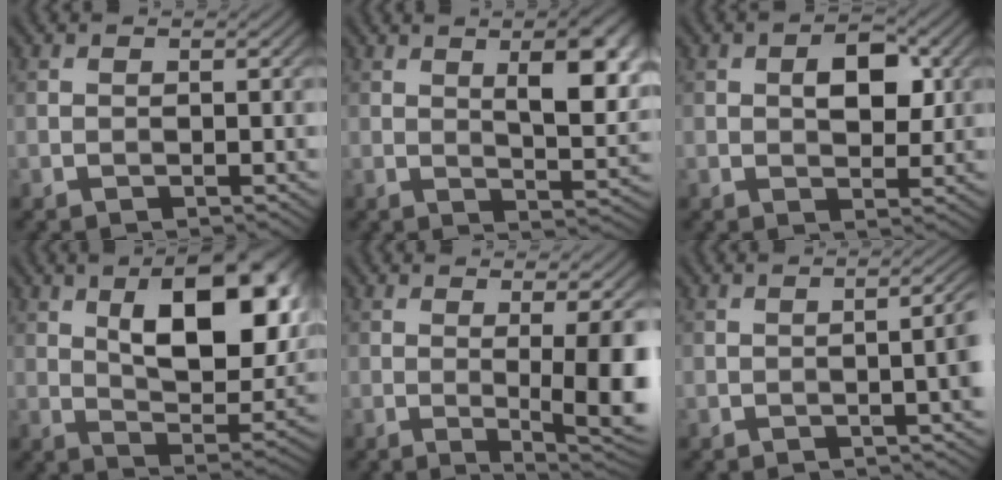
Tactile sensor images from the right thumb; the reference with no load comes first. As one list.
[{"total": 9.4, "force": [2.9, 3.5, 8.2], "torque": [-0.118, 0.003, 0.039]}, {"total": 5.0, "force": [1.0, 2.9, 4.0], "torque": [-0.059, 0.001, 0.014]}, {"total": 15.3, "force": [5.3, 7.2, 12.5], "torque": [-0.178, 0.006, 0.078]}, {"total": 9.2, "force": [-0.1, 2.3, 8.9], "torque": [-0.104, 0.005, -0.003]}, {"total": 4.9, "force": [-0.4, 1.2, 4.7], "torque": [-0.058, 0.007, -0.006]}]